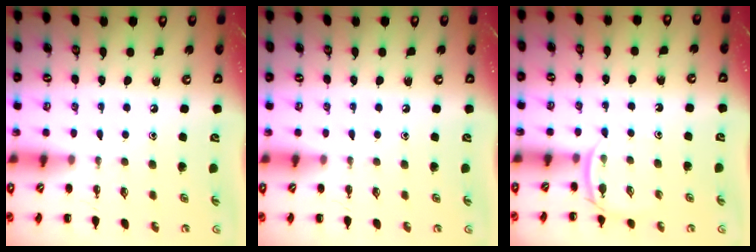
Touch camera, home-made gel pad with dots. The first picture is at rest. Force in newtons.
{"total": 0.0}
{"total": 3.4, "press": 3.1, "slide": 1.2}